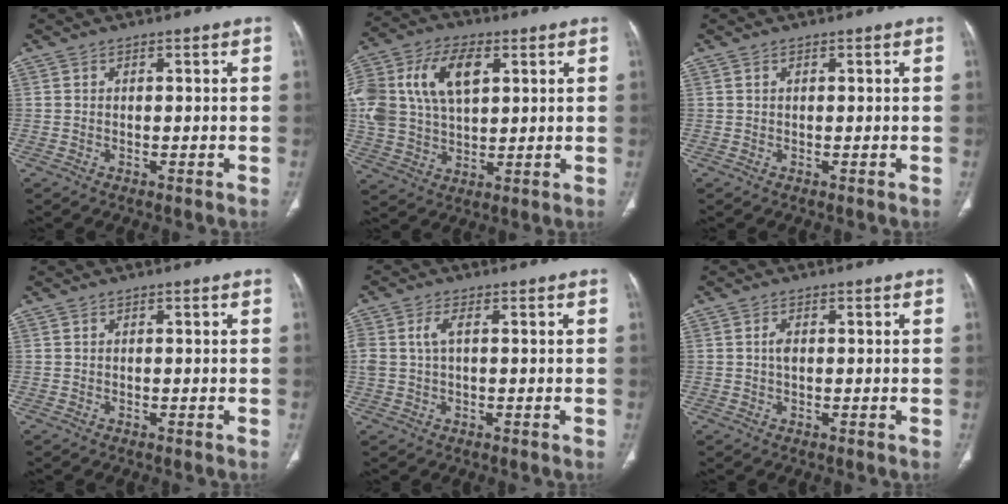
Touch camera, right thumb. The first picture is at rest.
{"total": 21.8, "force": [6.3, 13.5, 15.9], "torque": [-0.357, 0.024, 0.119]}
{"total": 0.0}
{"total": 0.0}
{"total": 3.6, "force": [0.7, 1.7, 3.0], "torque": [-0.087, 0.013, 0.016]}
{"total": 1.6, "force": [0.1, 0.9, 1.3], "torque": [-0.025, 0.001, 0.001]}